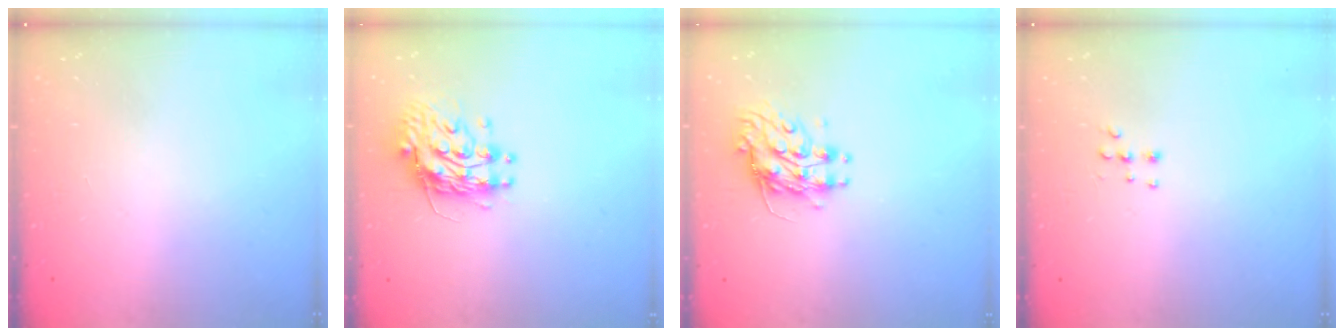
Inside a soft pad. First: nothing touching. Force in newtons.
{"total": 10.8, "press": 10.7, "slide": 0.9}
{"total": 9.2, "press": 9.2, "slide": 0.1}
{"total": 5.3, "press": 5.2, "slide": 0.5}